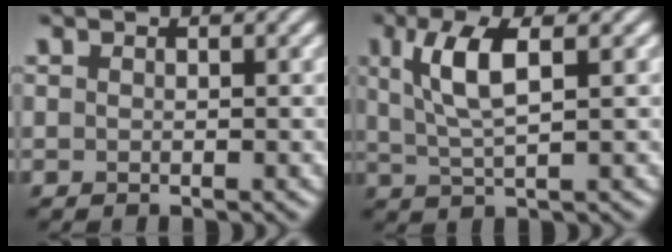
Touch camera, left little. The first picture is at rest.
{"total": 5.0, "force": [1.5, 1.4, 4.5], "torque": [-0.093, 0.003, 0.031]}